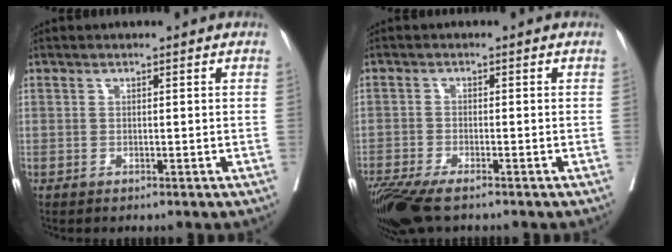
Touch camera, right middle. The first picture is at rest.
{"total": 8.7, "force": [-6.5, 2.0, 5.4], "torque": [-0.096, -0.019, -0.114]}